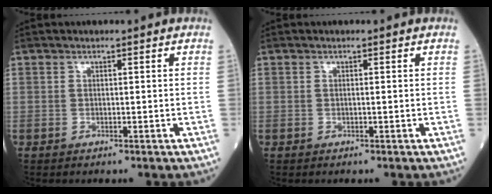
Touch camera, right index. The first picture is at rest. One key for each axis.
{"total": 0.0}